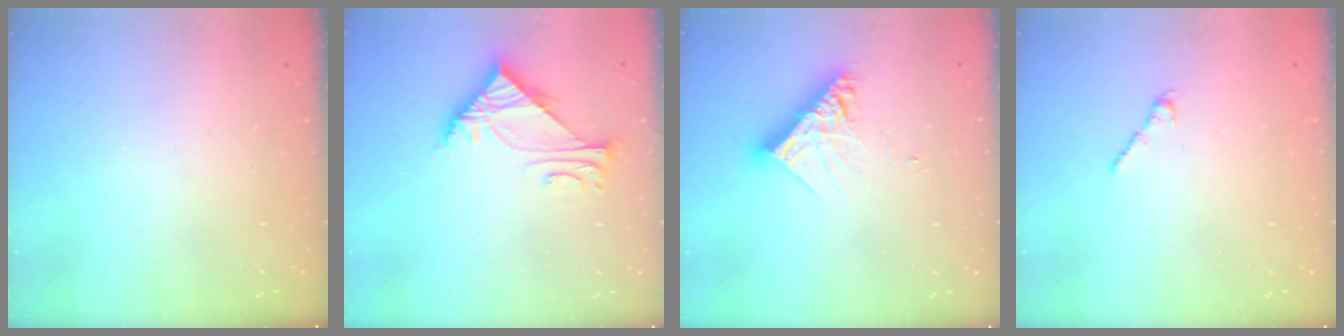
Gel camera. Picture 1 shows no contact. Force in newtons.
{"total": 7.0, "press": 7.0, "slide": 0.4}
{"total": 12.1, "press": 12.0, "slide": 1.1}
{"total": 2.5, "press": 2.4, "slide": 0.7}